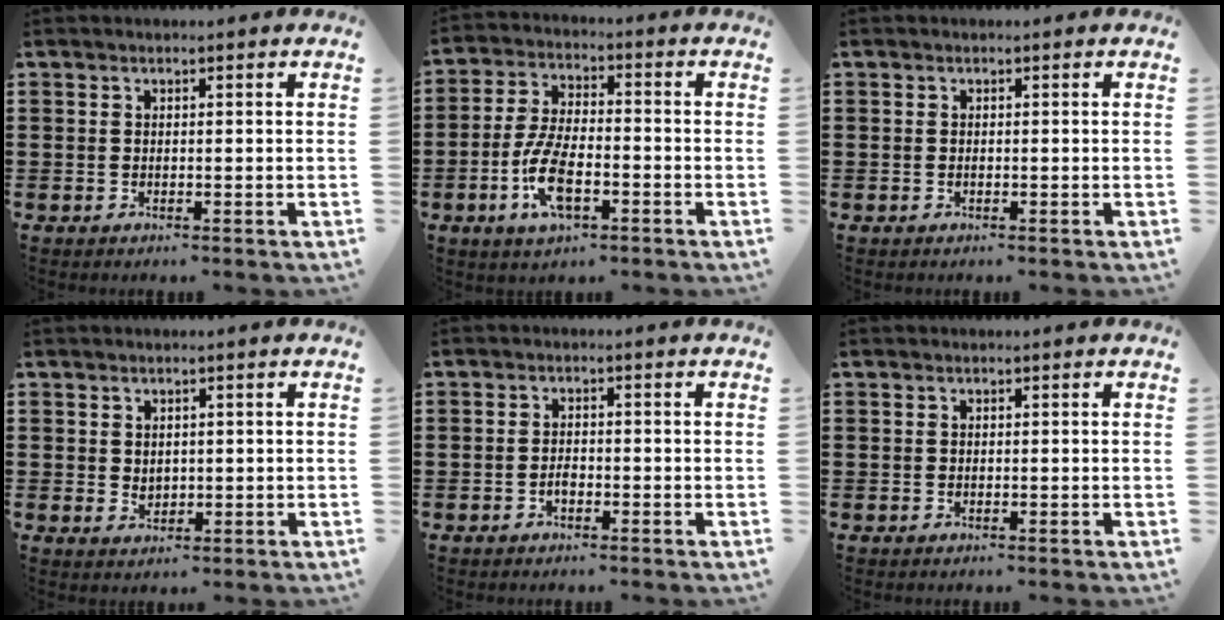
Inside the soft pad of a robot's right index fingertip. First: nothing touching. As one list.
[{"total": 8.7, "force": [-3.0, 3.6, 7.3], "torque": [-0.168, -0.008, -0.060]}, {"total": 0.0}, {"total": 1.5, "force": [0.6, 1.3, 0.5], "torque": [-0.012, 0.007, 0.012]}, {"total": 1.5, "force": [-0.9, 0.7, 1.0], "torque": [-0.020, -0.001, -0.016]}, {"total": 0.0}]